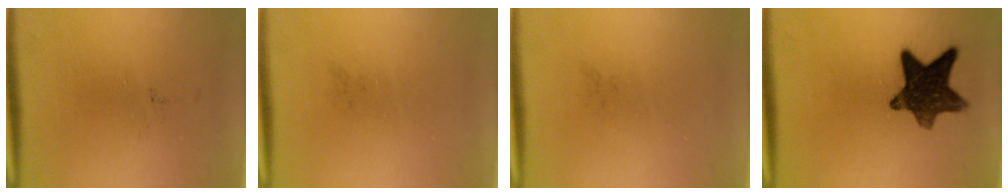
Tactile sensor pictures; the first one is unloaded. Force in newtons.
{"total": 0.0}
{"total": 0.0}
{"total": 11.8}